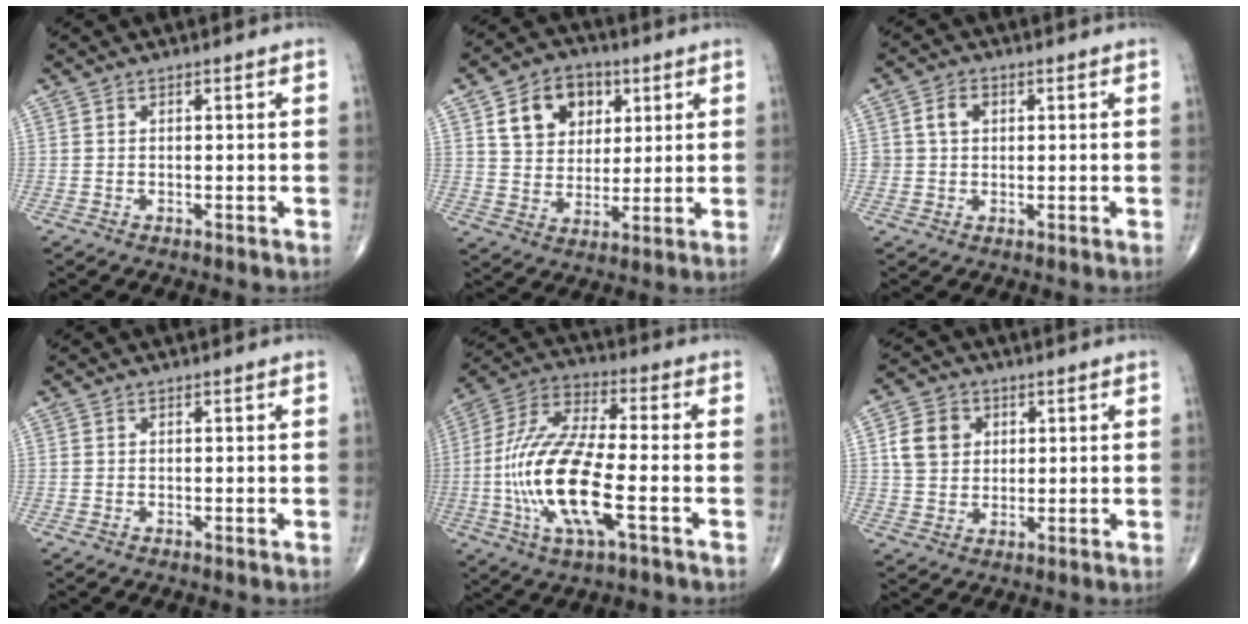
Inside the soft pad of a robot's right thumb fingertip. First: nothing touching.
{"total": 12.2, "force": [4.8, 9.2, 6.4], "torque": [-0.067, -0.011, 0.084]}
{"total": 3.8, "force": [0.9, 3.1, 2.0], "torque": [-0.023, 0.004, 0.016]}
{"total": 0.0}
{"total": 18.7, "force": [-4.4, 6.0, 17.1], "torque": [-0.368, 0.021, -0.082]}
{"total": 7.6, "force": [1.9, 6.3, 3.6], "torque": [-0.045, -0.002, 0.034]}